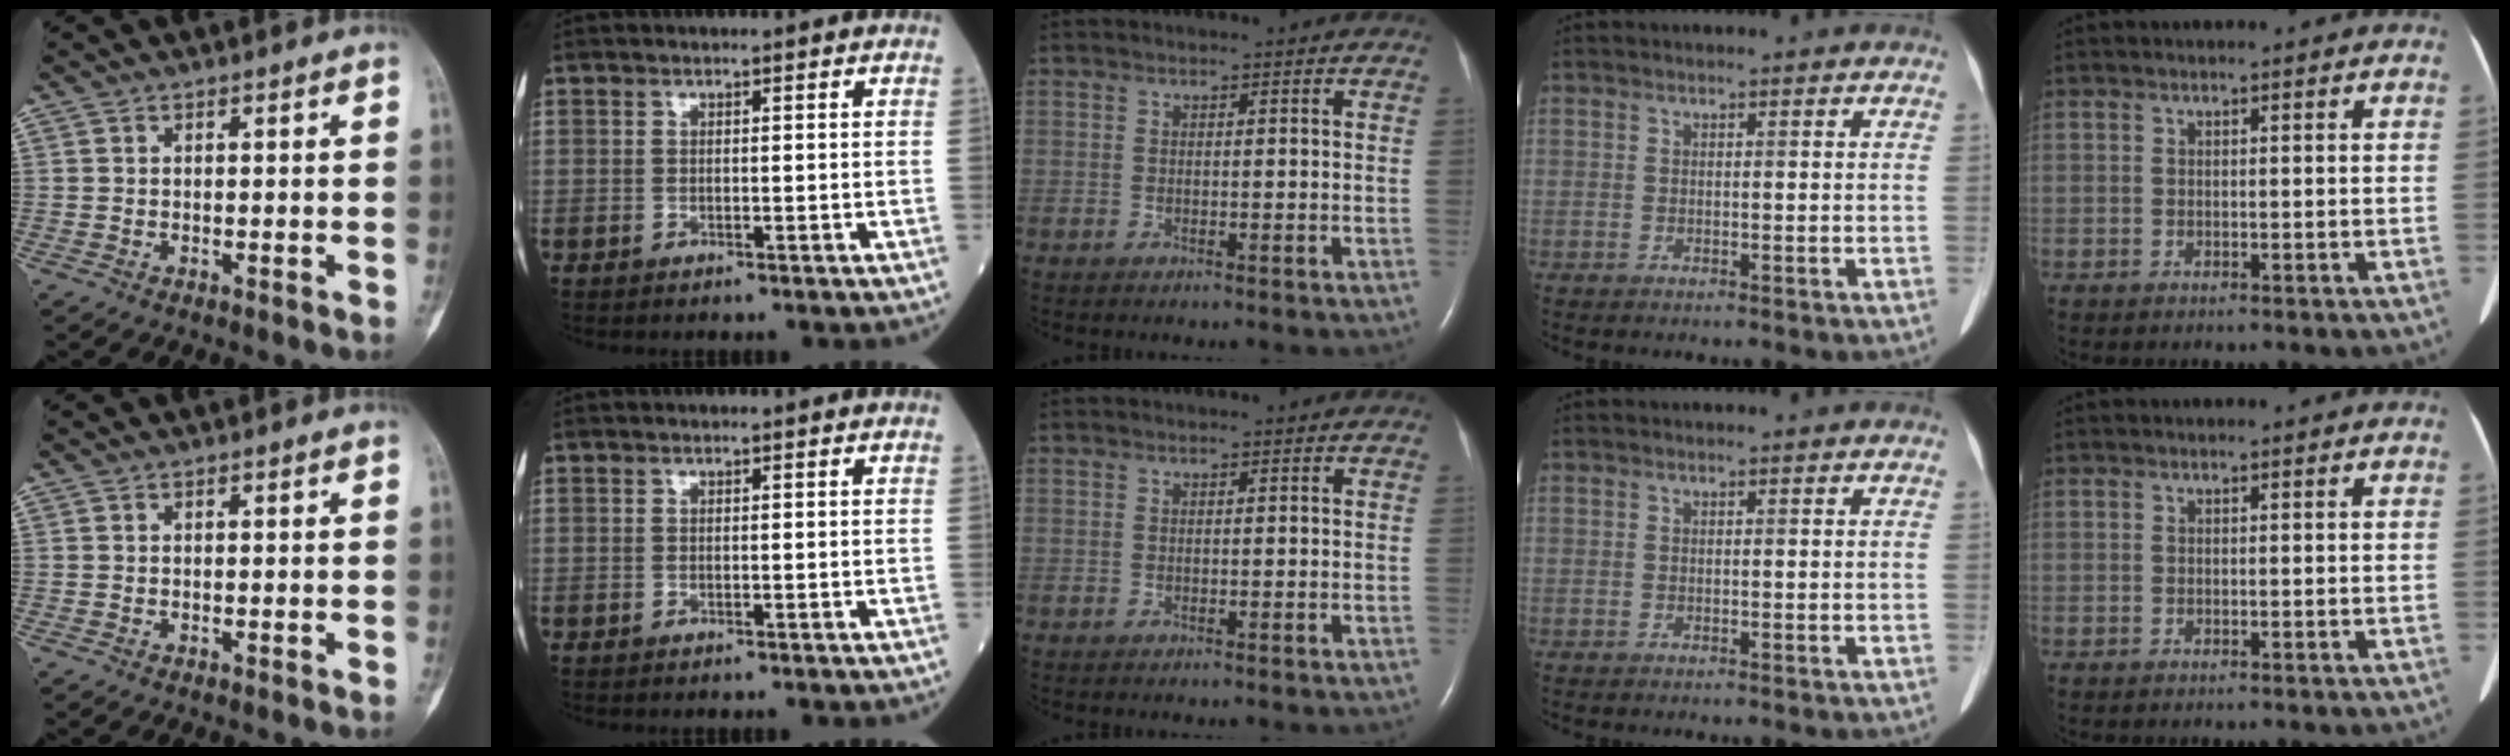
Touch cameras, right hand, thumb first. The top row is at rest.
{}